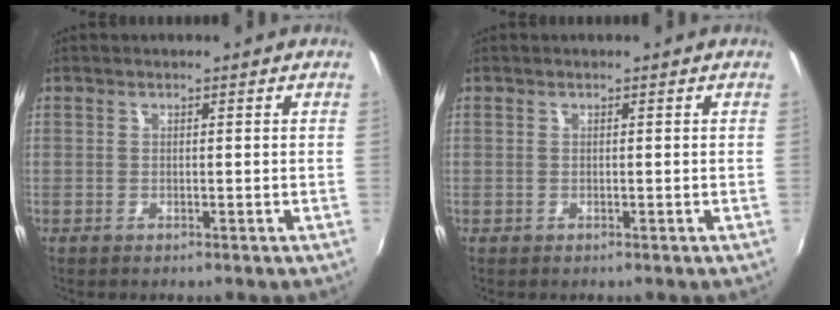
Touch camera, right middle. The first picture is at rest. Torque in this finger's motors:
{"motor_torque": [0.18, -0.11, -0.01, -0.01]}